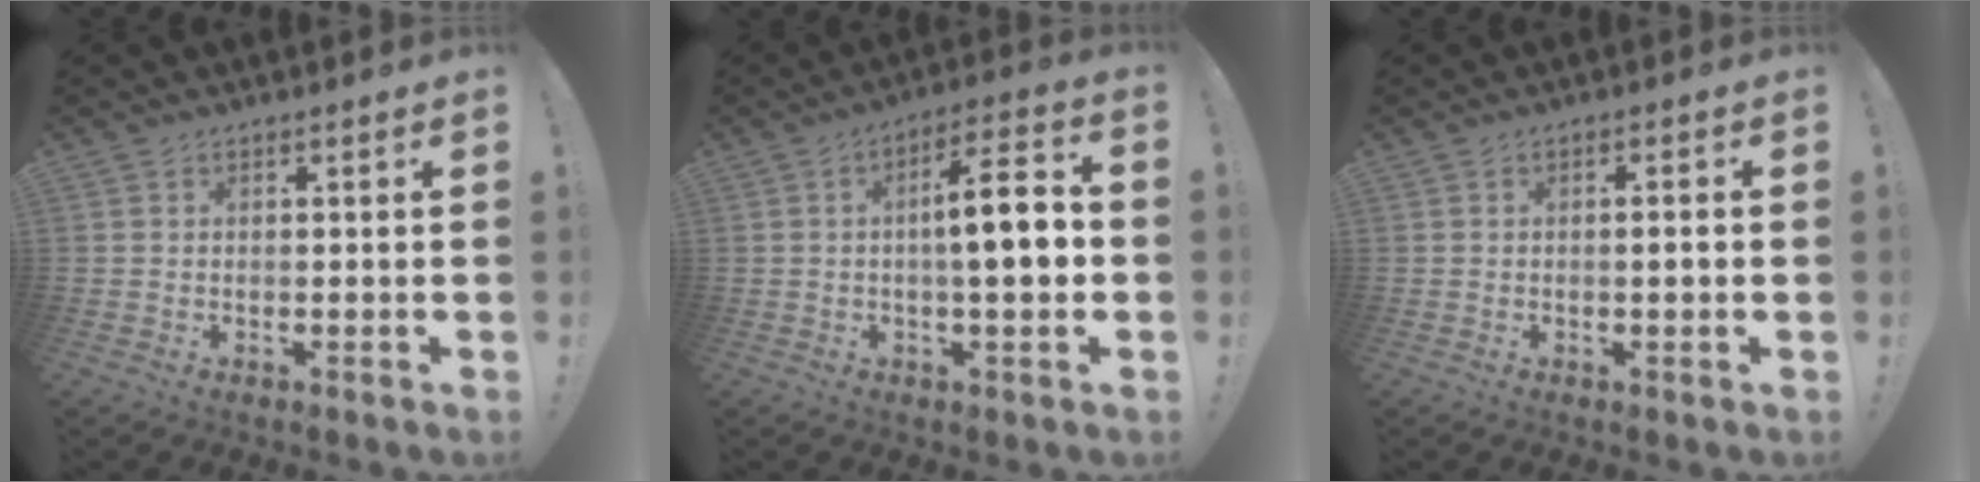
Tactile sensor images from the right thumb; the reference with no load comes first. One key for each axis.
{"total": 11.6, "fx": -0.7, "fy": 2.7, "fz": 11.3, "tx": -0.169, "ty": 0.008, "tz": -0.019}
{"total": 2.4, "fx": -0.4, "fy": -0.1, "fz": 2.3, "tx": -0.041, "ty": 0.000, "tz": -0.010}